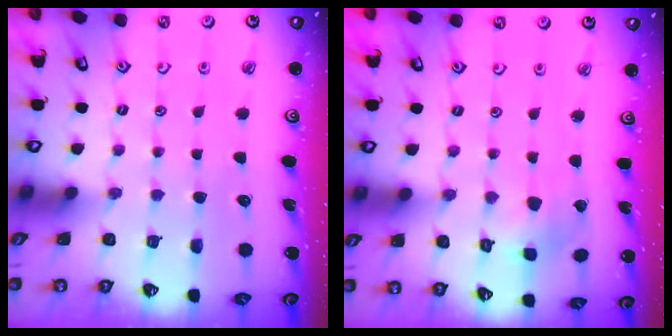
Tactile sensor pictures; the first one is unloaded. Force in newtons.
{"total": 2.3, "press": 2.3, "slide": 0.3}